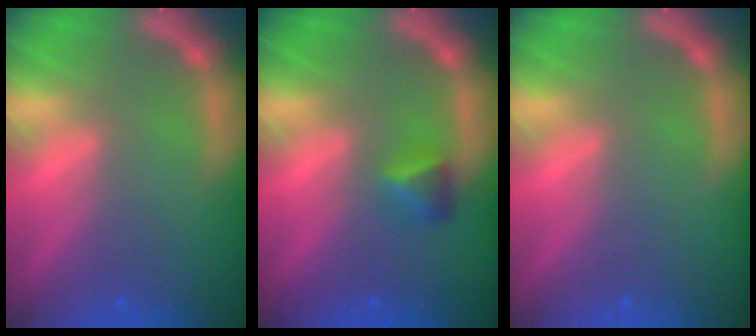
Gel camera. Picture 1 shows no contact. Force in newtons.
{"total": 1.9}
{"total": 0.0}